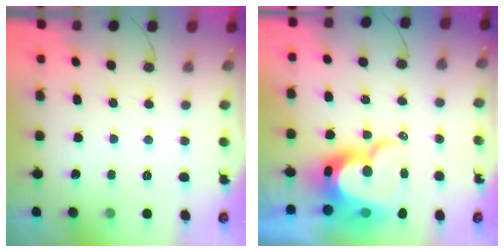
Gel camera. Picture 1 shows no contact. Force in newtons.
{"total": 18.6, "press": 18.6, "slide": 1.3}